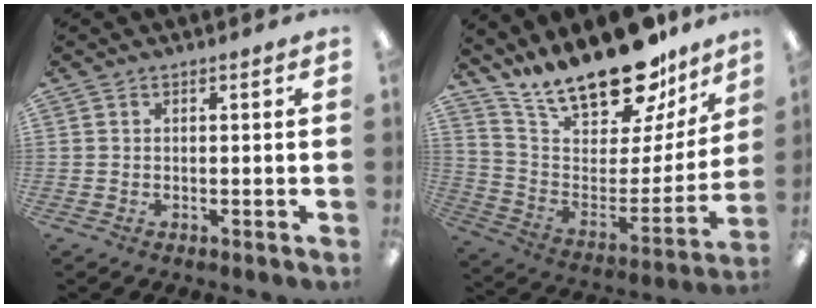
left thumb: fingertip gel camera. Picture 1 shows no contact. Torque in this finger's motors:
{"motor_torque": [0.91, 0.85, 1.44, -1.34, 0.28]}